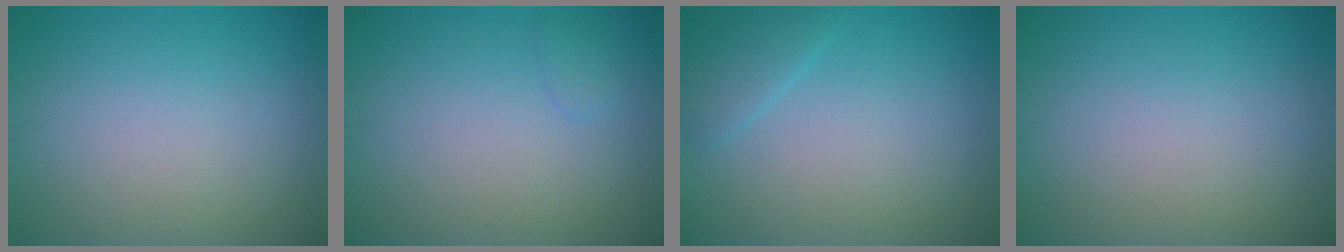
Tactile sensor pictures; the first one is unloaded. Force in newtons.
{"total": 0.8, "press": 0.8, "slide": 0.0}
{"total": 1.7, "press": 1.7, "slide": 0.1}
{"total": 0.0}